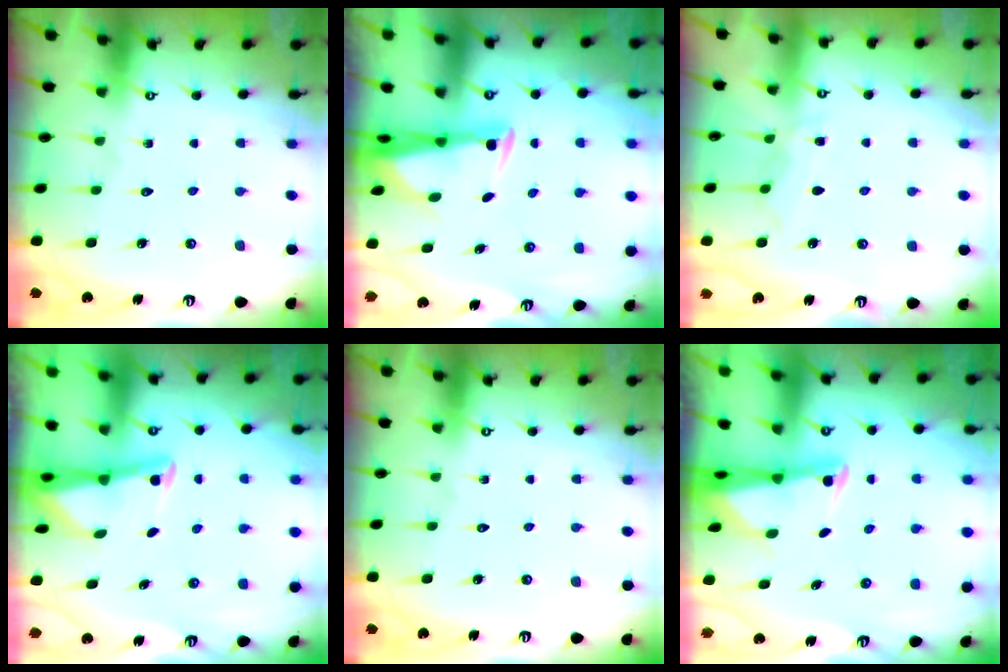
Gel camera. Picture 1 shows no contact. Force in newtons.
{"total": 2.9, "press": 2.8, "slide": 1.0}
{"total": 5.1, "press": 5.1, "slide": 0.5}
{"total": 2.9, "press": 2.9, "slide": 0.3}
{"total": 0.0}
{"total": 2.6, "press": 2.6, "slide": 0.5}